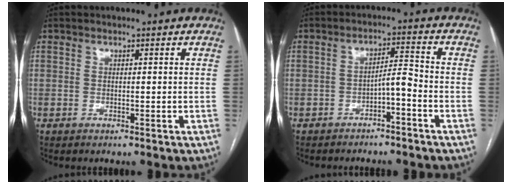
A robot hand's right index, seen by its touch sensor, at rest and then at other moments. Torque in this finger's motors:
{"motor_torque": [0.12, 0.00, 0.04, 0.03]}